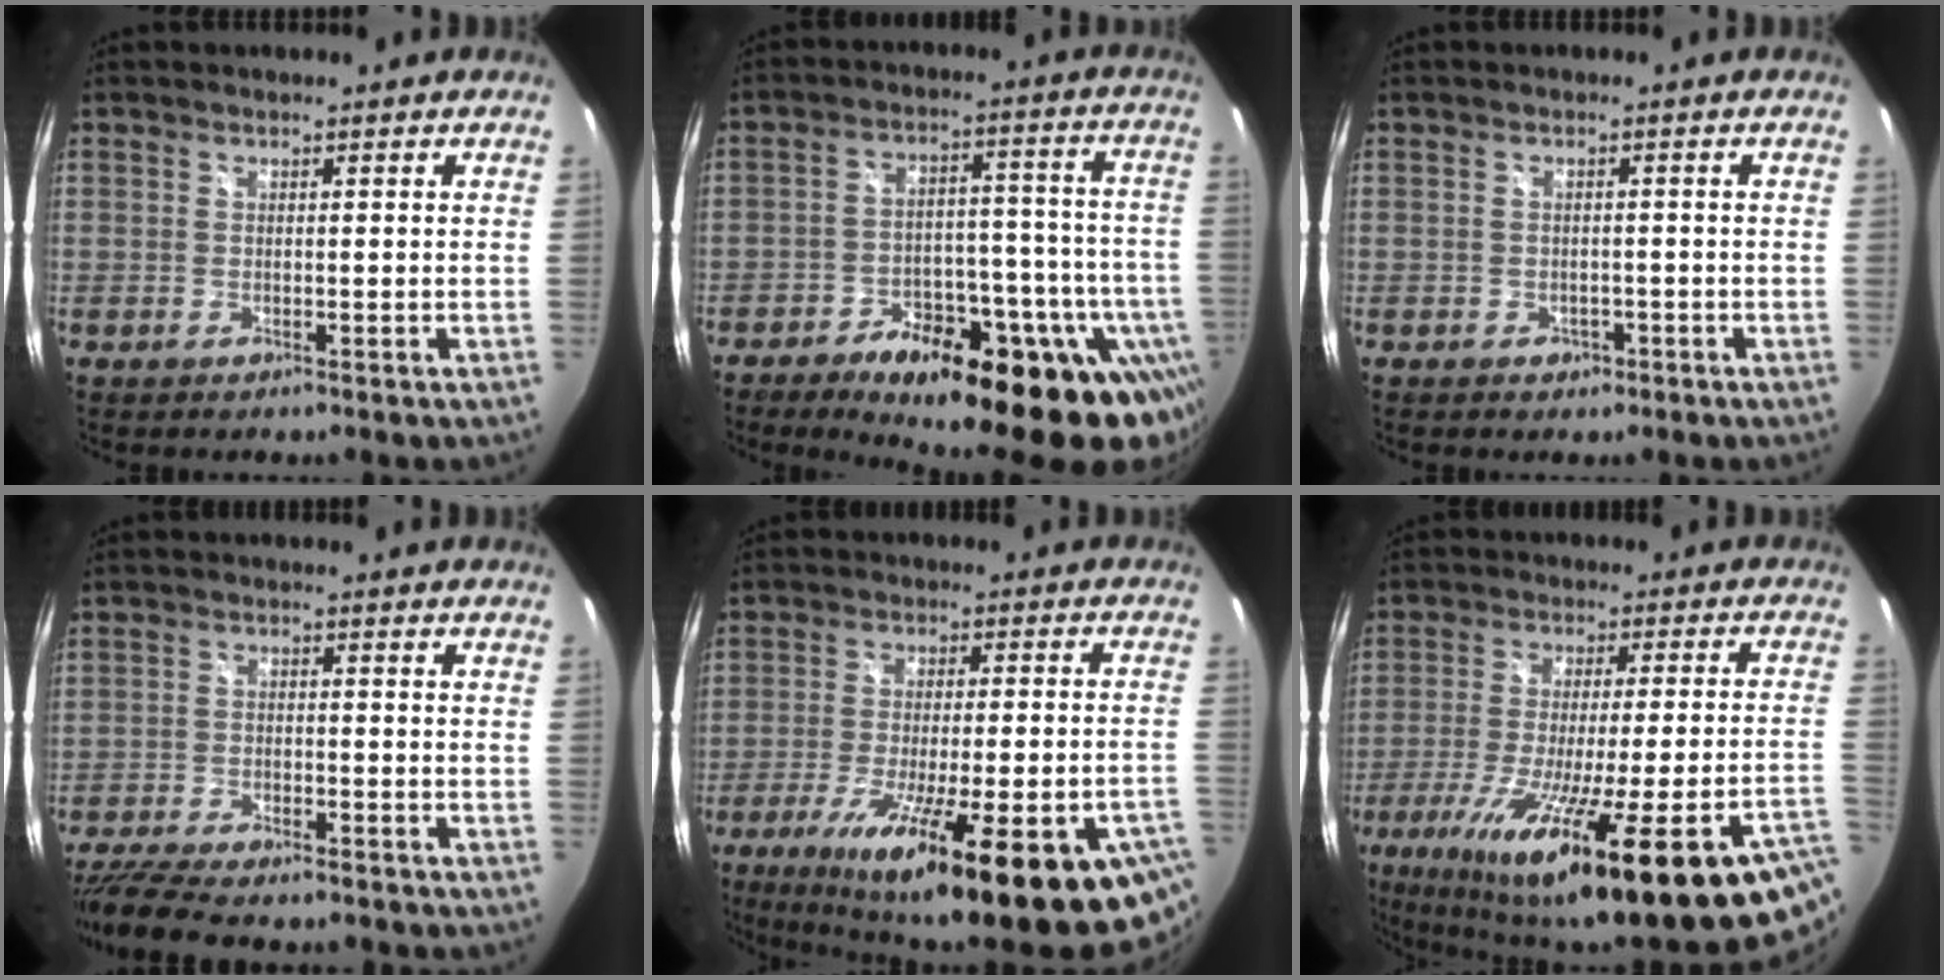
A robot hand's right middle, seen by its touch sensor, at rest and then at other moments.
{"total": 27.5, "force": [-17.9, 10.8, 17.8], "torque": [-0.229, 0.002, -0.234]}
{"total": 2.1, "force": [-1.0, 1.7, 0.7], "torque": [-0.013, 0.001, -0.010]}
{"total": 13.5, "force": [-11.5, 2.7, 6.4], "torque": [-0.143, -0.030, -0.188]}
{"total": 28.4, "force": [-17.2, 4.4, 22.2], "torque": [-0.349, -0.078, -0.247]}
{"total": 31.7, "force": [-20.6, 2.4, 24.0], "torque": [-0.366, -0.092, -0.302]}